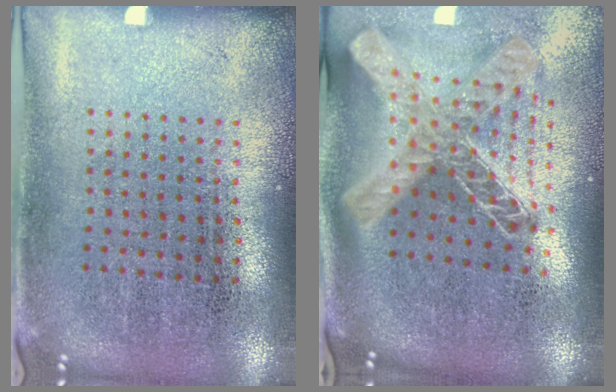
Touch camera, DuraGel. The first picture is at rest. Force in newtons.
{"total": 2.7, "press": 1.9, "slide": 1.9}